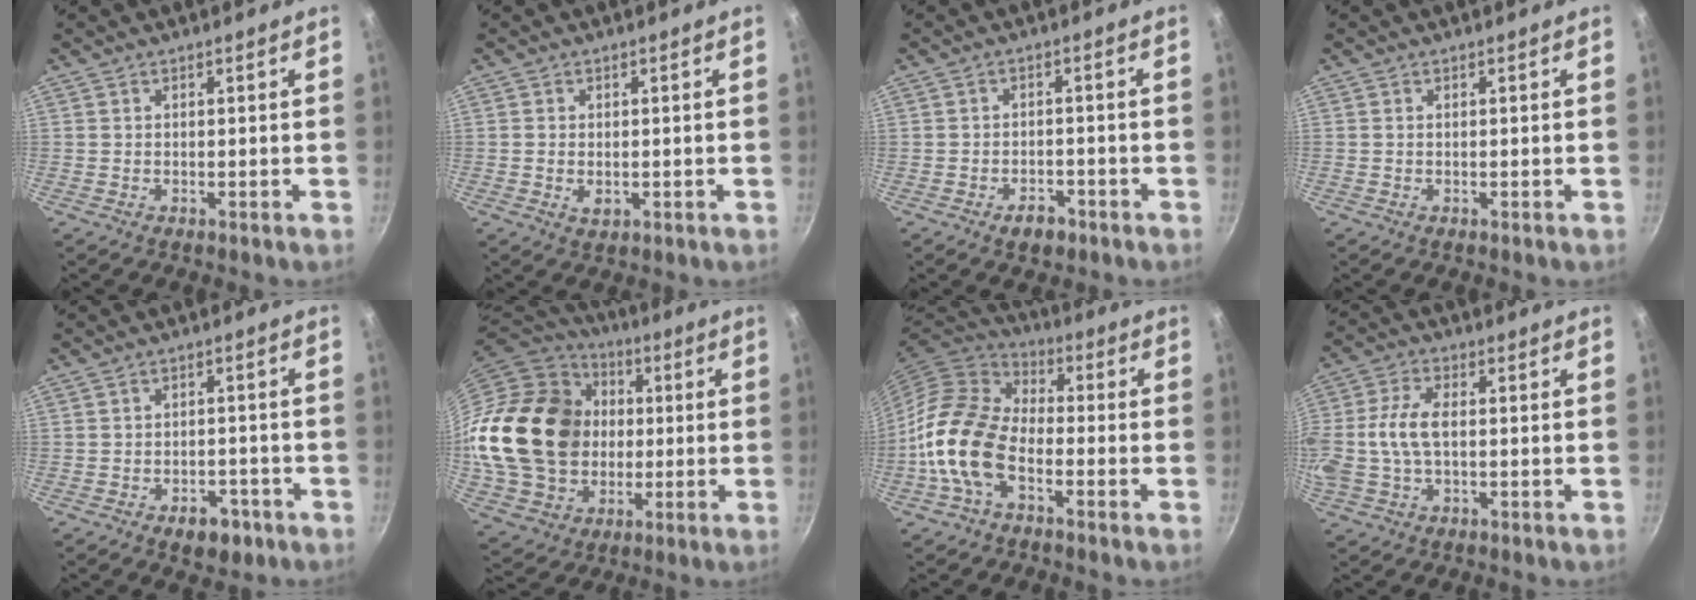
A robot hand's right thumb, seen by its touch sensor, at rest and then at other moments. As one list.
[{"total": 2.6, "force": [-0.4, 1.7, 1.9], "torque": [-0.034, -0.004, -0.005]}, {"total": 4.0, "force": [-2.4, 2.4, 2.1], "torque": [-0.020, 0.022, -0.031]}, {"total": 0.0}, {"total": 5.7, "force": [-3.1, 3.5, 3.3], "torque": [-0.023, 0.024, -0.033]}, {"total": 25.5, "force": [1.4, 20.7, 14.9], "torque": [-0.250, 0.028, 0.040]}, {"total": 15.1, "force": [-5.0, 9.1, 11.0], "torque": [-0.190, 0.042, -0.116]}, {"total": 10.3, "force": [-0.4, 5.7, 8.6], "torque": [-0.183, 0.015, -0.018]}]